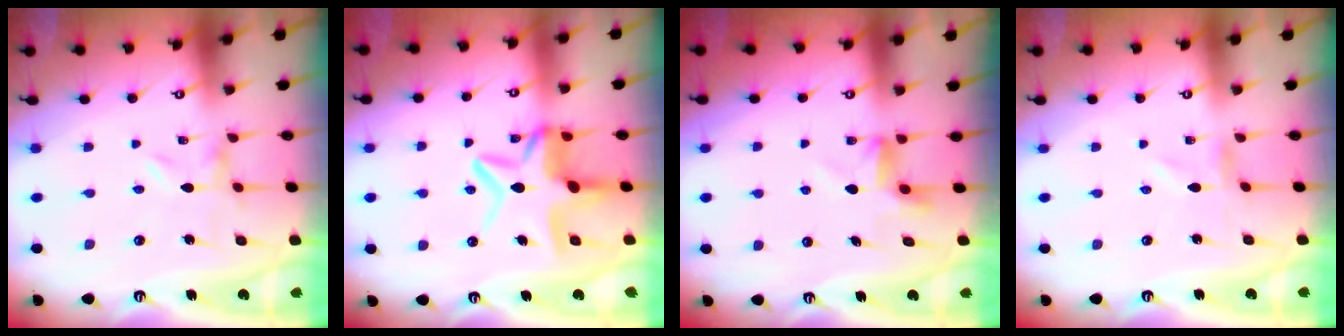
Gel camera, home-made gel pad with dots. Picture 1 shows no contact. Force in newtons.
{"total": 12.1, "press": 12.1, "slide": 1.1}
{"total": 4.9, "press": 4.7, "slide": 1.5}
{"total": 0.7, "press": 0.7, "slide": 0.1}